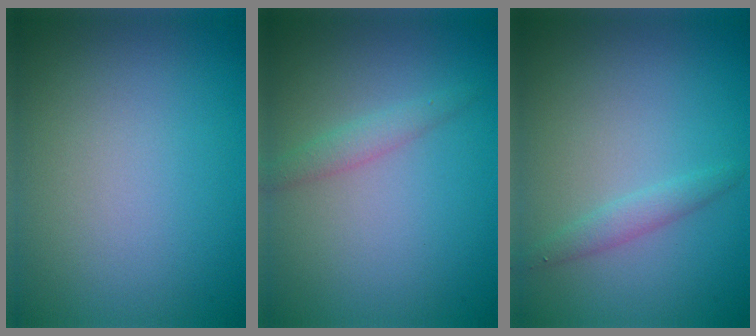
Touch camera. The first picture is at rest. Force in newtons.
{"total": 1.4, "press": 1.4, "slide": 0.0}
{"total": 1.4, "press": 1.4, "slide": 0.0}